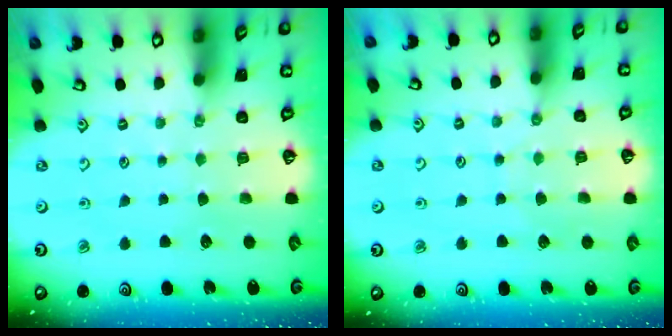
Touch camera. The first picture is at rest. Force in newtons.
{"total": 4.8, "press": 4.8, "slide": 0.5}